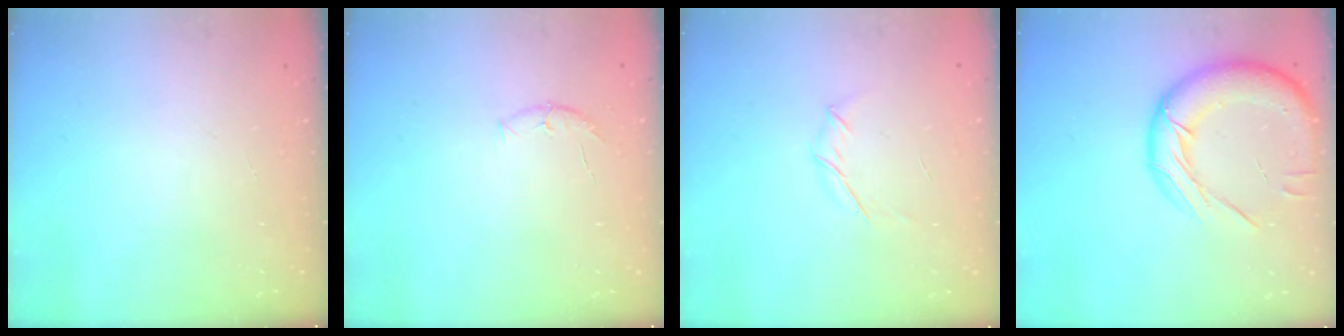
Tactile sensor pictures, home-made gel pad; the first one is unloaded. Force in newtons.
{"total": 5.6, "press": 5.5, "slide": 1.1}
{"total": 3.8, "press": 3.7, "slide": 0.9}
{"total": 18.6, "press": 18.2, "slide": 3.5}